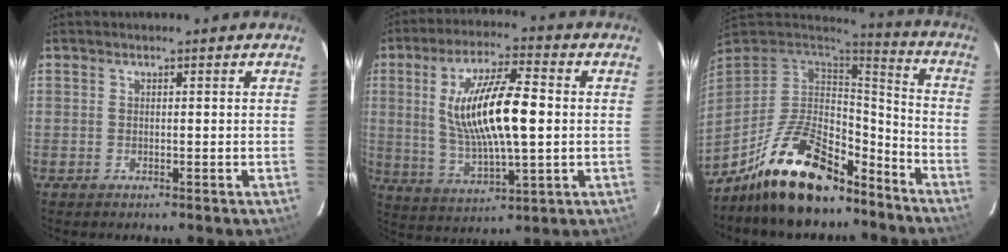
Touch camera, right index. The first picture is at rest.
{"total": 16.1, "force": [1.2, 4.4, 15.4], "torque": [-0.290, 0.001, 0.032]}
{"total": 20.9, "force": [-14.5, 8.9, 12.0], "torque": [-0.236, 0.008, -0.232]}